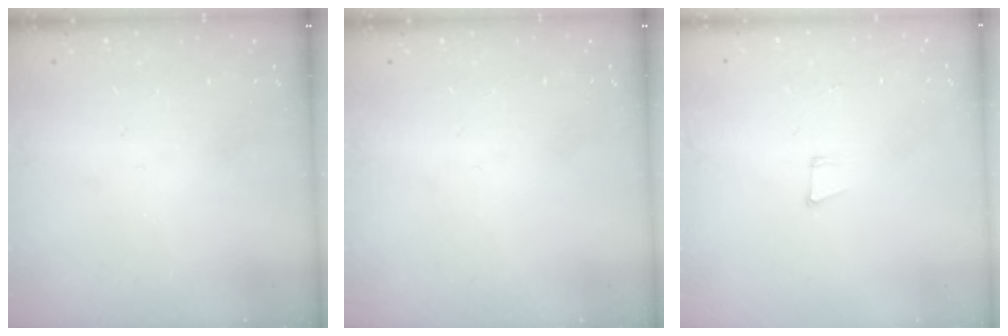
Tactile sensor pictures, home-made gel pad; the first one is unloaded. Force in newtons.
{"total": 0.0}
{"total": 5.0, "press": 4.2, "slide": 2.7}